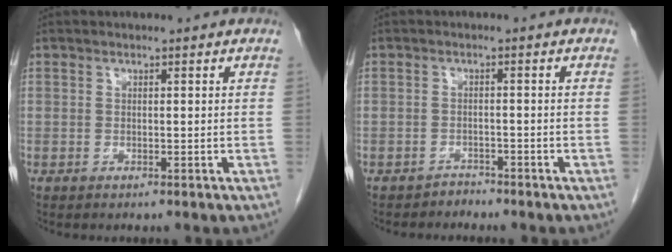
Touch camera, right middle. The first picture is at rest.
{"total": 1.4, "force": [-1.3, 0.3, -0.4], "torque": [0.008, -0.003, -0.023]}